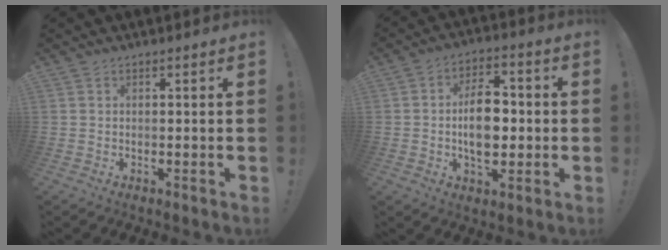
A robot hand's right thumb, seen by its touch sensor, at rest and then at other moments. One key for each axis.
{"total": 12.4, "fx": -0.9, "fy": 7.8, "fz": 9.6, "tx": -0.166, "ty": 0.008, "tz": -0.018}